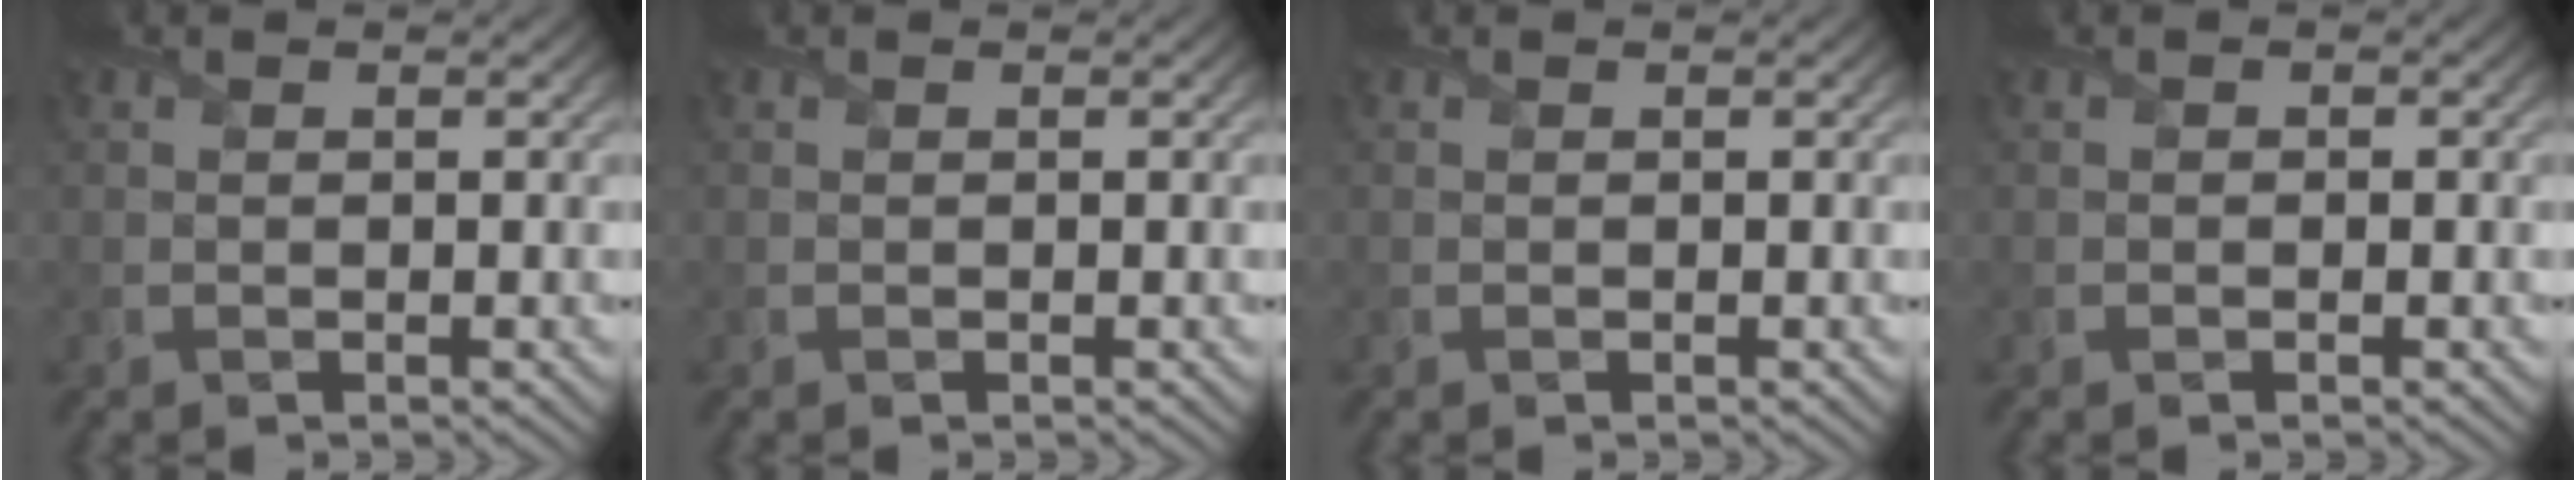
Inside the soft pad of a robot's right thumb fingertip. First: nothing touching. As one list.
[{"total": 0.0}, {"total": 0.0}, {"total": 0.5, "force": [-0.2, 0.5, 0.1], "torque": [-0.001, -0.005, -0.005]}]